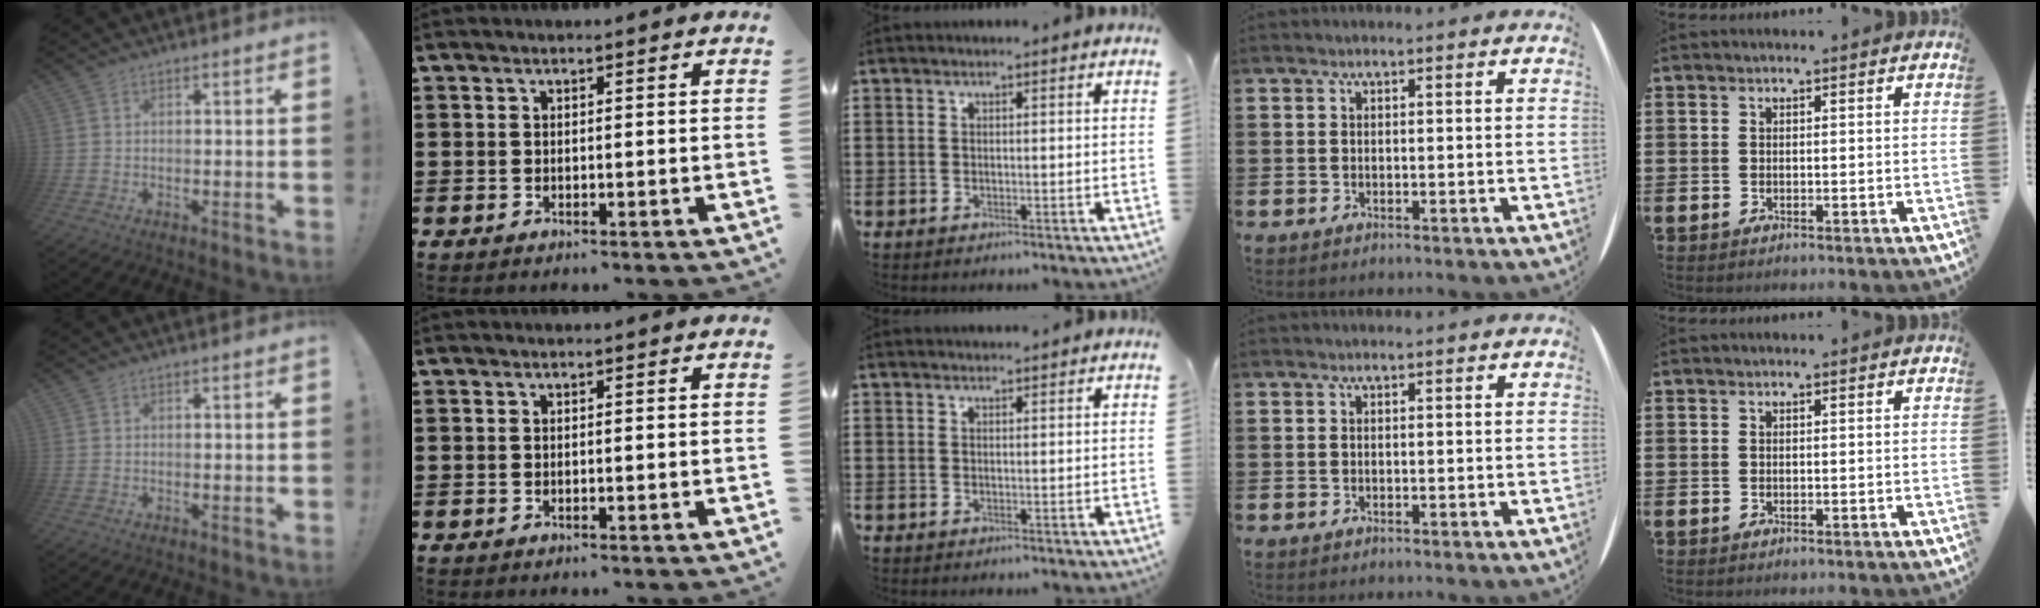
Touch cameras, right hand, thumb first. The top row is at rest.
{"middle": {"total": 0.7, "force": [0.7, 0.0, 0.0], "torque": [-0.001, -0.003, 0.013]}}